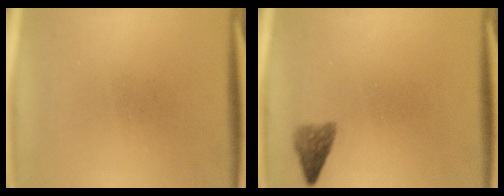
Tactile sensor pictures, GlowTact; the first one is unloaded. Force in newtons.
{"total": 2.3}